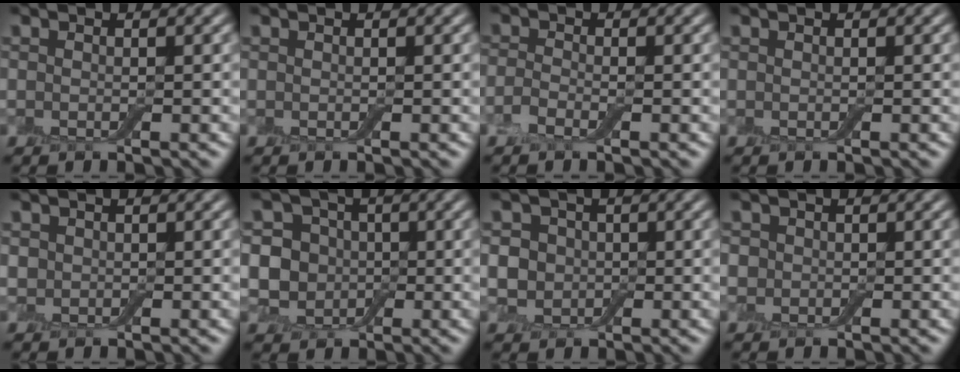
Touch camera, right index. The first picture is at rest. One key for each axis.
{"total": 0.0}
{"total": 1.5, "fx": -0.9, "fy": 0.7, "fz": 1.0, "tx": -0.025, "ty": 0.000, "tz": -0.023}
{"total": 0.0}
{"total": 1.1, "fx": 0.1, "fy": 1.1, "fz": 0.2, "tx": 0.000, "ty": 0.000, "tz": -0.003}
{"total": 7.8, "fx": -0.1, "fy": 7.2, "fz": 3.1, "tx": -0.064, "ty": 0.033, "tz": -0.039}
{"total": 4.5, "fx": 0.1, "fy": 4.1, "fz": 1.8, "tx": -0.021, "ty": 0.017, "tz": -0.022}
{"total": 1.7, "fx": 0.0, "fy": 1.7, "fz": 0.4, "tx": -0.003, "ty": 0.002, "tz": -0.006}